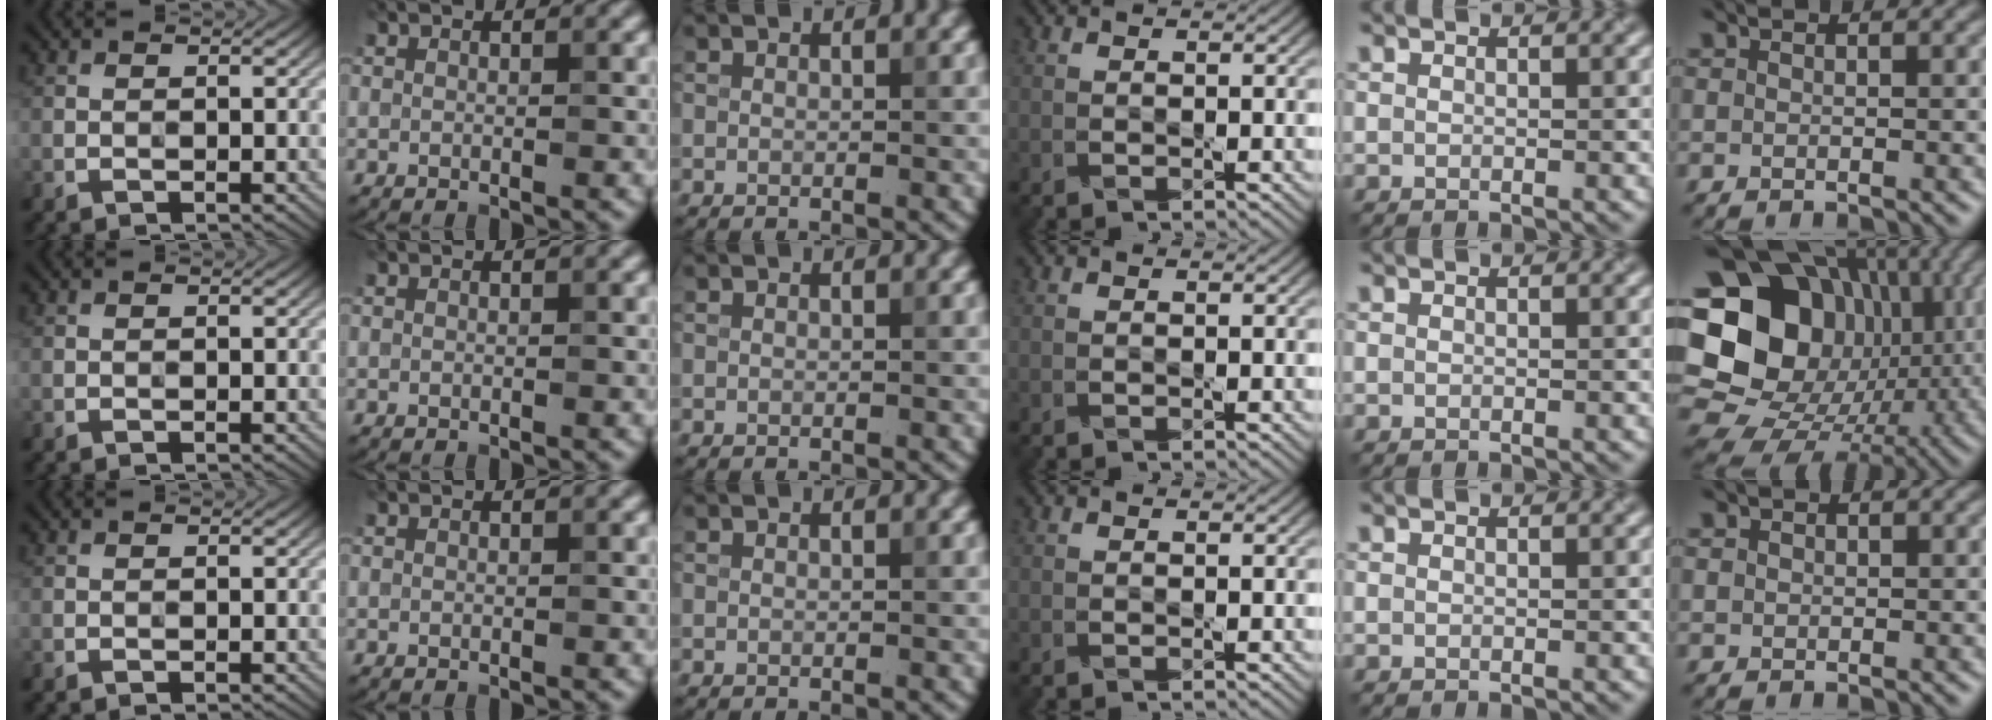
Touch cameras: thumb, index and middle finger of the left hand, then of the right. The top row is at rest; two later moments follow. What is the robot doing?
{"motion": "press", "object": "button"}